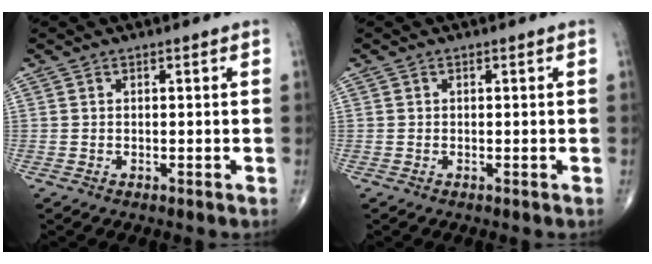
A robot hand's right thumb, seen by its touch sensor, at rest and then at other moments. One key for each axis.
{"total": 0.0}